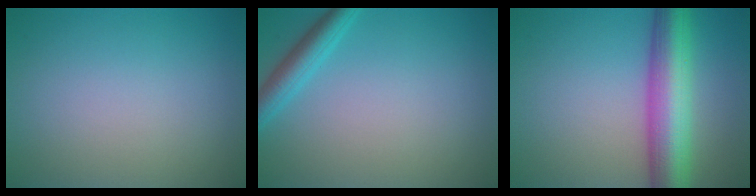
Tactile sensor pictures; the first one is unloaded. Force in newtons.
{"total": 2.8, "press": 2.8, "slide": 0.1}
{"total": 8.4, "press": 8.4, "slide": 0.3}